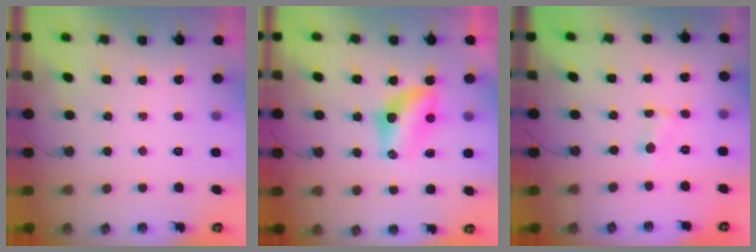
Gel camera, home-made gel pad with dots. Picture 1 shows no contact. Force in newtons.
{"total": 6.8, "press": 6.8, "slide": 0.5}
{"total": 1.0, "press": 1.0, "slide": 0.1}